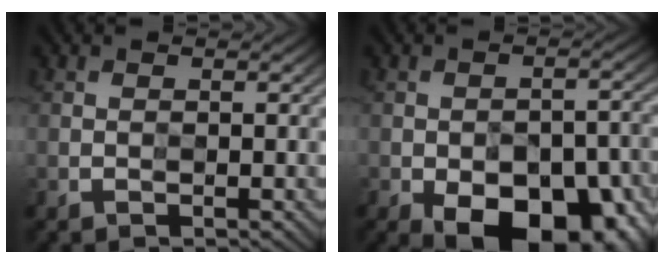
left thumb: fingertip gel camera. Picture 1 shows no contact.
{"total": 16.3, "force": [-9.5, 9.4, 9.4], "torque": [-0.099, -0.018, -0.112]}